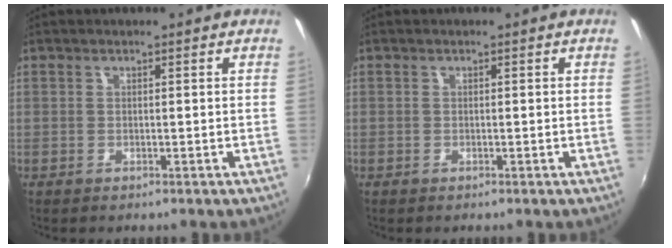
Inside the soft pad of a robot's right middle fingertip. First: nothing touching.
{"total": 0.0}